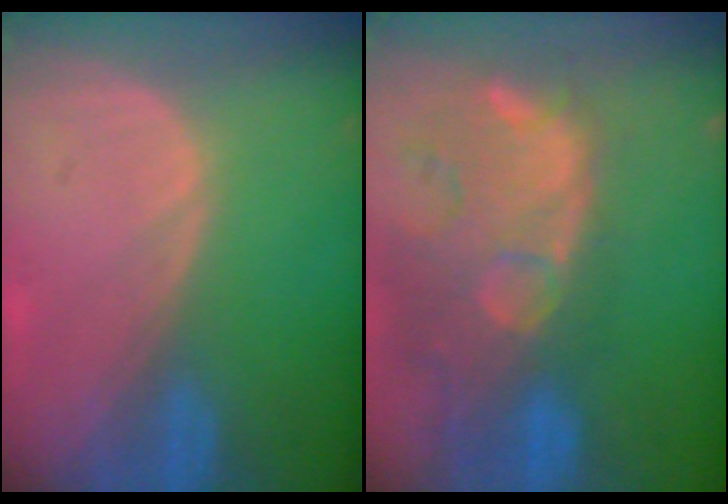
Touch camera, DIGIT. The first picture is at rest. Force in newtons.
{"total": 14.4, "press": 11.8, "slide": 8.3}